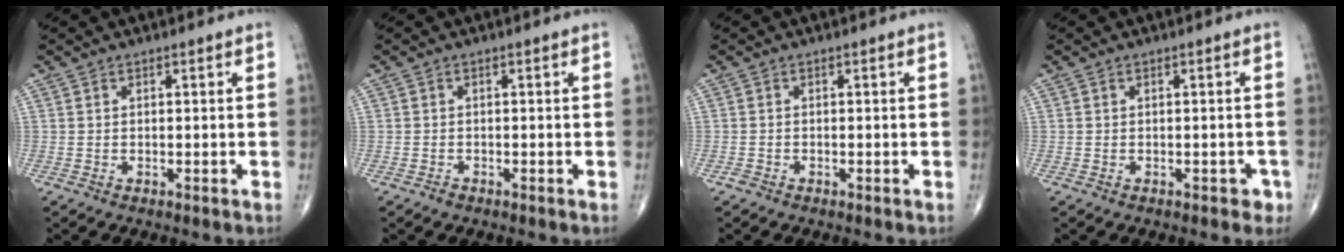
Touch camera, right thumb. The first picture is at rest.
{"total": 0.8, "force": [-0.5, 0.6, -0.1], "torque": [0.003, 0.002, -0.013]}
{"total": 0.8, "force": [-0.5, 0.6, -0.1], "torque": [0.000, 0.002, -0.013]}
{"total": 1.9, "force": [-0.8, 1.5, 0.9], "torque": [0.005, 0.005, -0.007]}